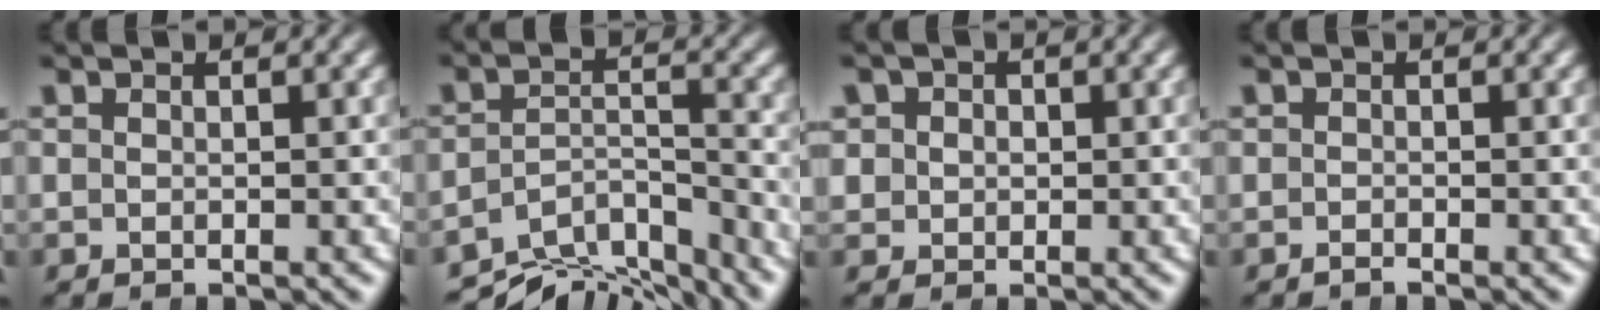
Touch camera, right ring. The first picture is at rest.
{"total": 9.0, "force": [-7.2, 3.8, 3.9], "torque": [-0.046, -0.035, -0.102]}
{"total": 2.9, "force": [0.5, 2.6, 1.0], "torque": [-0.025, -0.009, 0.017]}
{"total": 0.7, "force": [-0.7, -0.3, -0.1], "torque": [0.007, -0.007, -0.008]}